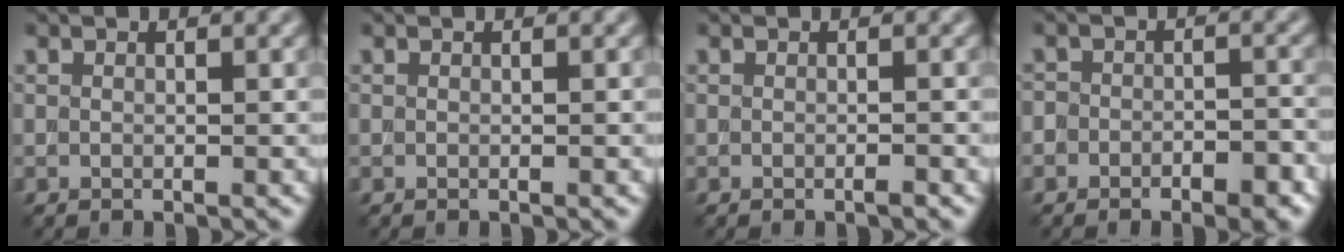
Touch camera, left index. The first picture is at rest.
{"total": 0.6, "force": [0.0, 0.2, 0.5], "torque": [-0.002, -0.001, -0.004]}
{"total": 0.8, "force": [-0.3, 0.2, 0.7], "torque": [-0.008, -0.001, -0.010]}
{"total": 4.5, "force": [-3.0, 2.6, 2.2], "torque": [-0.011, 0.017, -0.042]}